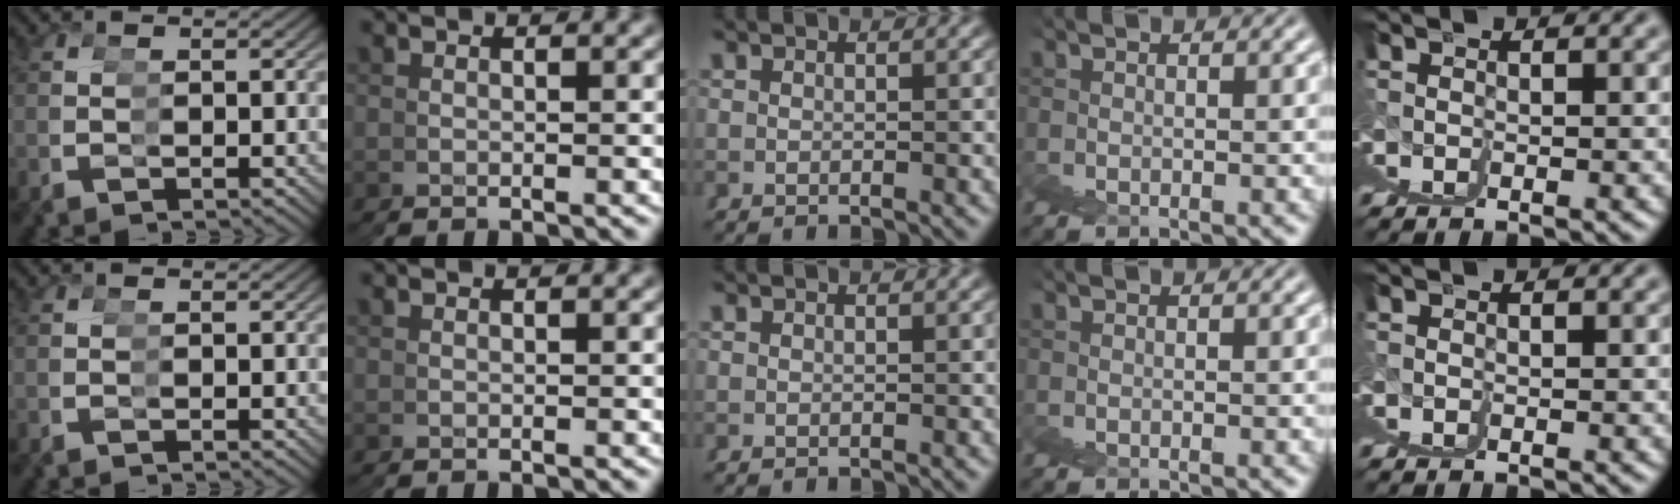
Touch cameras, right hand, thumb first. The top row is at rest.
{}